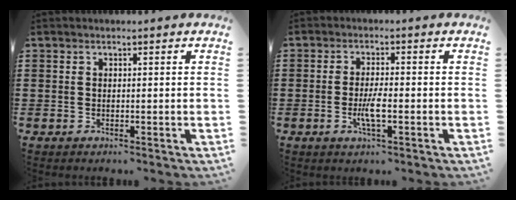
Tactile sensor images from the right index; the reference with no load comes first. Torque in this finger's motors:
{"motor_torque": [2.14, 0.00, 0.44, 0.11]}